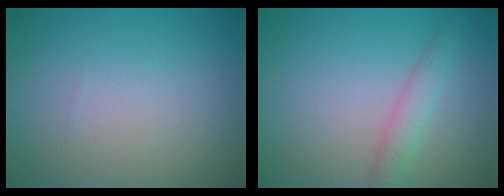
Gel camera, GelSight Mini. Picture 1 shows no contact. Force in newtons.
{"total": 1.9, "press": 1.9, "slide": 0.1}